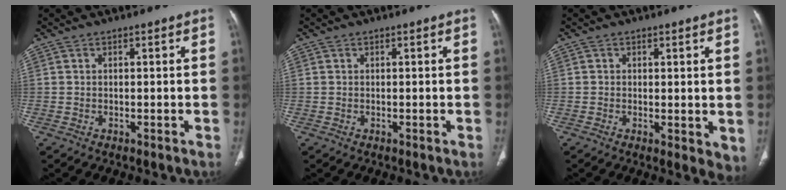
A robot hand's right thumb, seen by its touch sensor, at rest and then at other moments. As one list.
[{"total": 0.0}, {"total": 4.1, "force": [0.0, 1.8, 3.7], "torque": [-0.041, -0.013, 0.001]}]